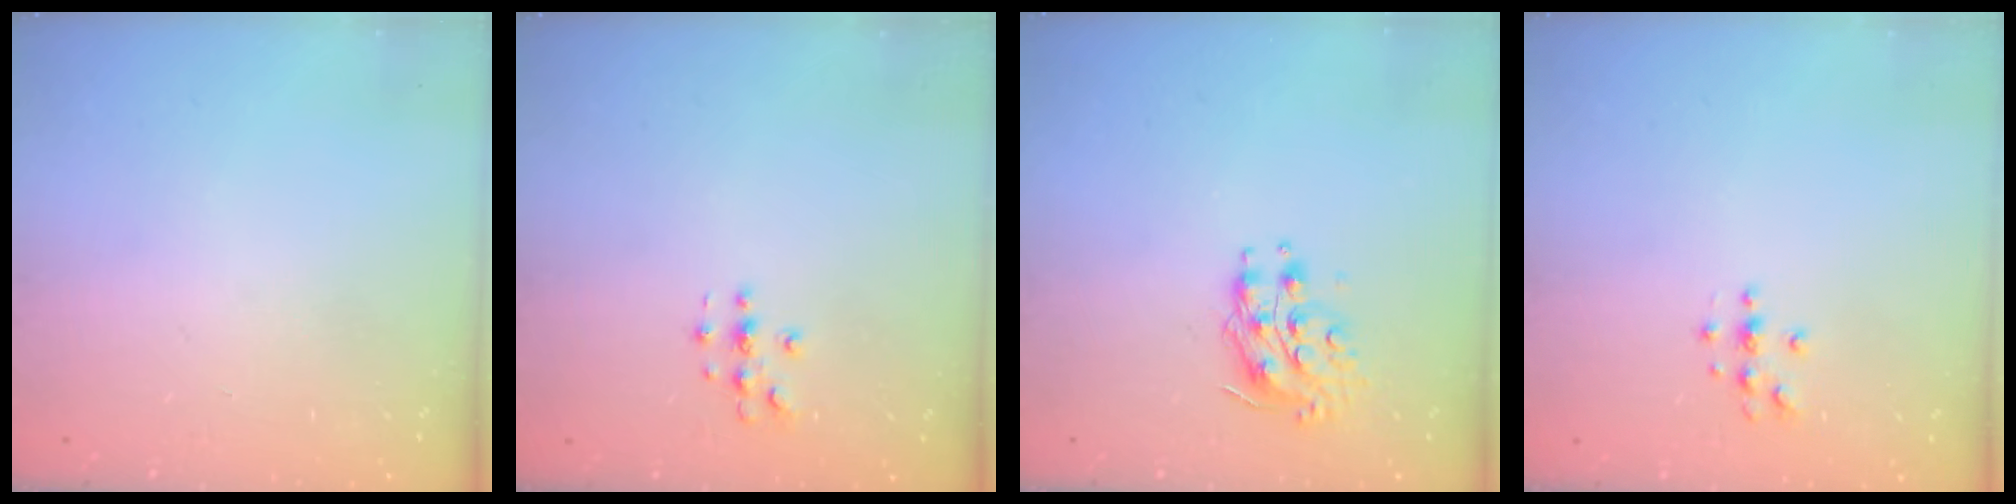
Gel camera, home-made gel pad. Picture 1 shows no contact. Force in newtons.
{"total": 2.8, "press": 2.8, "slide": 0.2}
{"total": 9.0, "press": 9.0, "slide": 0.4}
{"total": 4.0, "press": 3.9, "slide": 0.4}